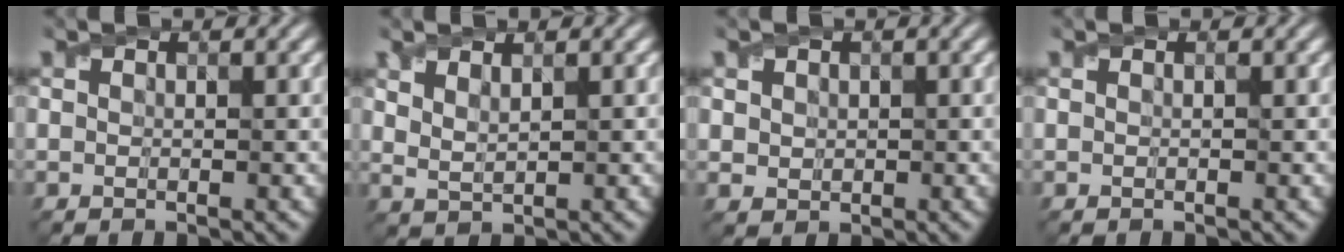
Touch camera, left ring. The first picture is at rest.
{"total": 1.8, "force": [1.4, 0.6, 1.0], "torque": [-0.021, -0.006, 0.033]}
{"total": 1.7, "force": [0.6, 1.5, 0.6], "torque": [-0.013, -0.003, 0.018]}
{"total": 0.0}